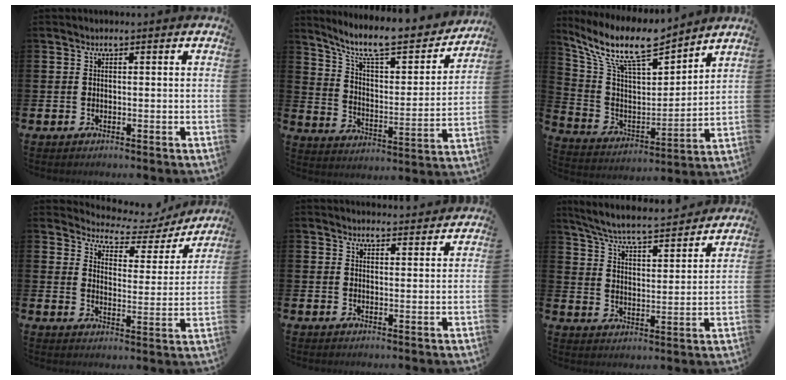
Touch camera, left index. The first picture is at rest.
{"total": 9.9, "force": [8.5, 2.3, 4.5], "torque": [-0.113, -0.061, 0.144]}
{"total": 11.4, "force": [9.7, 2.7, 5.4], "torque": [-0.143, -0.059, 0.169]}
{"total": 4.4, "force": [4.0, 1.7, 0.7], "torque": [-0.038, -0.037, 0.061]}
{"total": 2.9, "force": [2.9, 0.4, -0.2], "torque": [0.005, -0.020, 0.051]}
{"total": 6.1, "force": [5.7, 0.4, 2.0], "torque": [-0.072, -0.046, 0.095]}